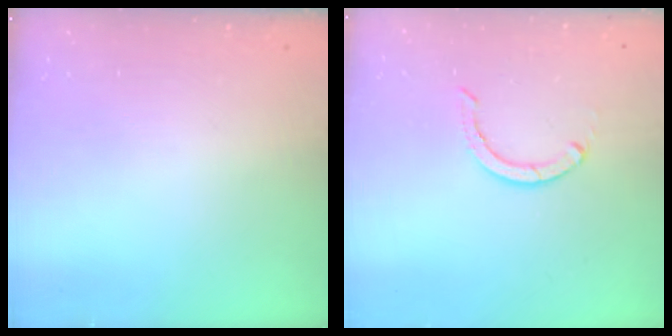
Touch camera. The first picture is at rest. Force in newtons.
{"total": 2.9, "press": 2.9, "slide": 0.1}